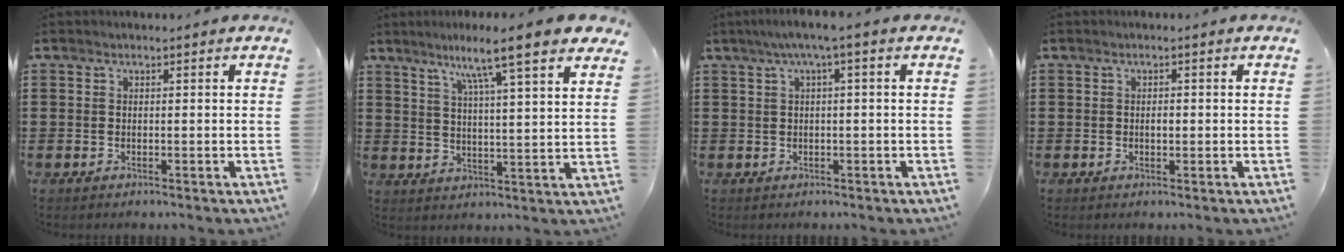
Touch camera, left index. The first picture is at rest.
{"total": 8.5, "force": [6.5, -0.4, 5.4], "torque": [-0.111, -0.031, 0.101]}
{"total": 2.5, "force": [0.1, -0.1, 2.5], "torque": [-0.044, -0.001, -0.001]}
{"total": 1.1, "force": [0.0, 0.5, 1.0], "torque": [-0.020, 0.002, -0.001]}